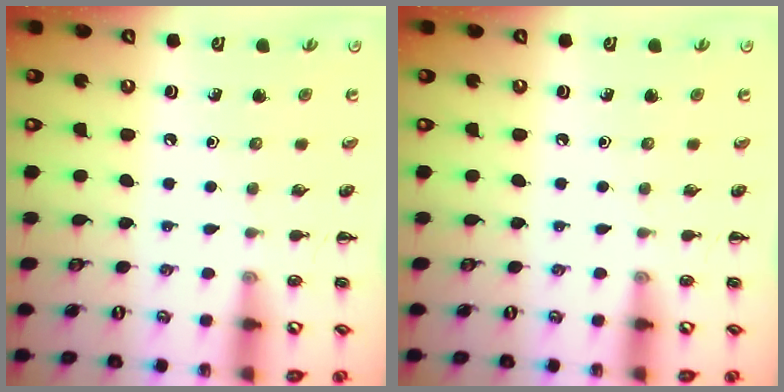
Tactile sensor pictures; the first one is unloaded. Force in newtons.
{"total": 0.0}